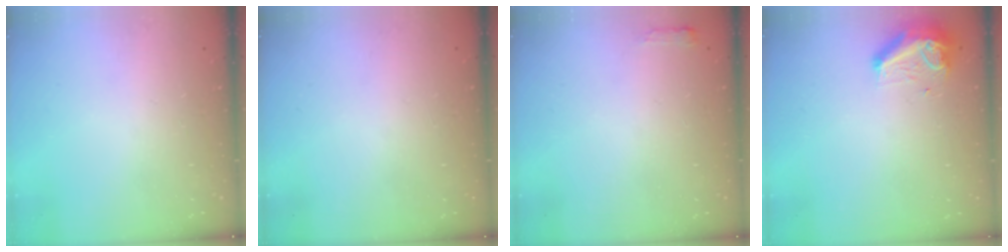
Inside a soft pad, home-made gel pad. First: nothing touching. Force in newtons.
{"total": 0.0}
{"total": 2.7, "press": 2.6, "slide": 0.5}
{"total": 9.6, "press": 9.5, "slide": 0.6}